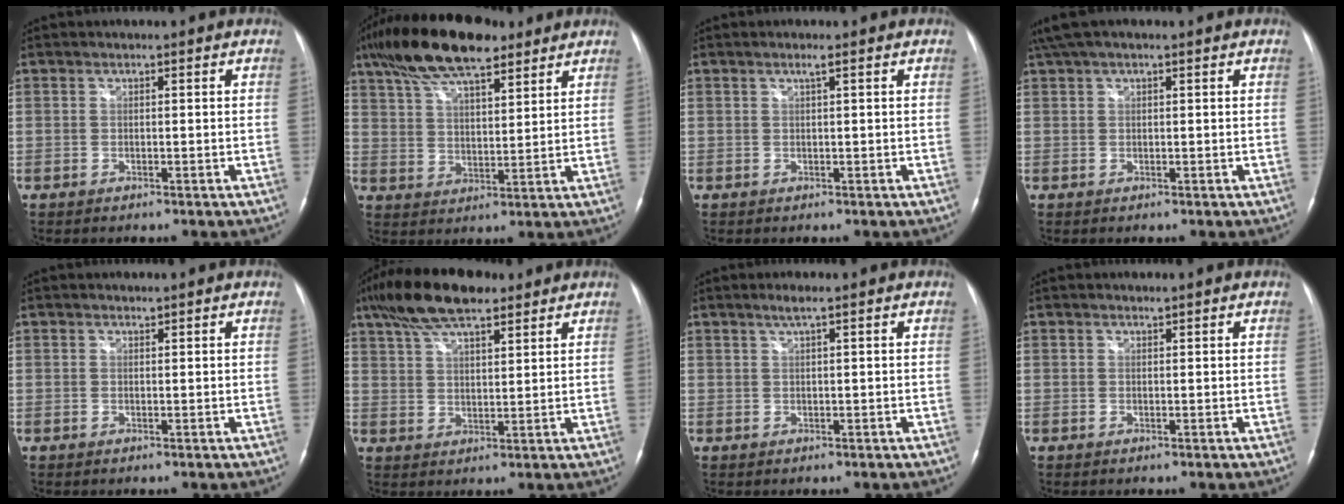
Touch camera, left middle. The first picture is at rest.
{"total": 15.4, "force": [11.2, 4.6, 9.5], "torque": [-0.193, 0.030, 0.199]}
{"total": 0.9, "force": [0.4, -0.2, 0.7], "torque": [-0.018, 0.000, 0.009]}
{"total": 5.3, "force": [3.8, 1.1, 3.5], "torque": [-0.075, 0.044, 0.070]}
{"total": 0.0}
{"total": 12.3, "force": [8.9, 3.7, 7.6], "torque": [-0.155, 0.026, 0.160]}
{"total": 1.7, "force": [1.1, -0.1, 1.3], "torque": [-0.032, 0.006, 0.021]}
{"total": 0.0}